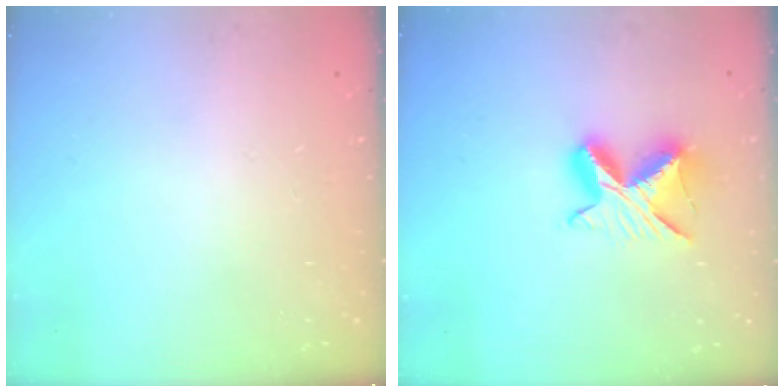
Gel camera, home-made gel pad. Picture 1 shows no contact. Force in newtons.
{"total": 9.2, "press": 9.2, "slide": 0.0}